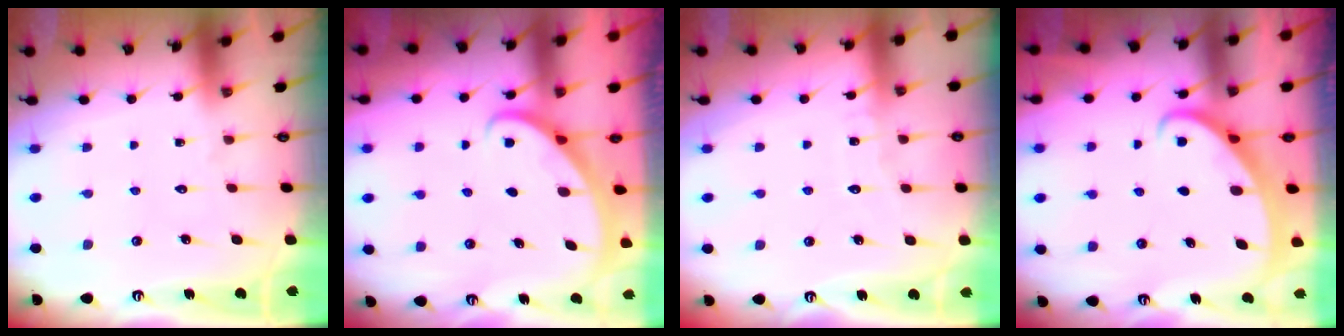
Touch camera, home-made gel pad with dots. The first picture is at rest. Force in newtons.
{"total": 2.6, "press": 2.6, "slide": 0.1}
{"total": 3.5, "press": 3.5, "slide": 0.4}
{"total": 2.4, "press": 2.4, "slide": 0.2}